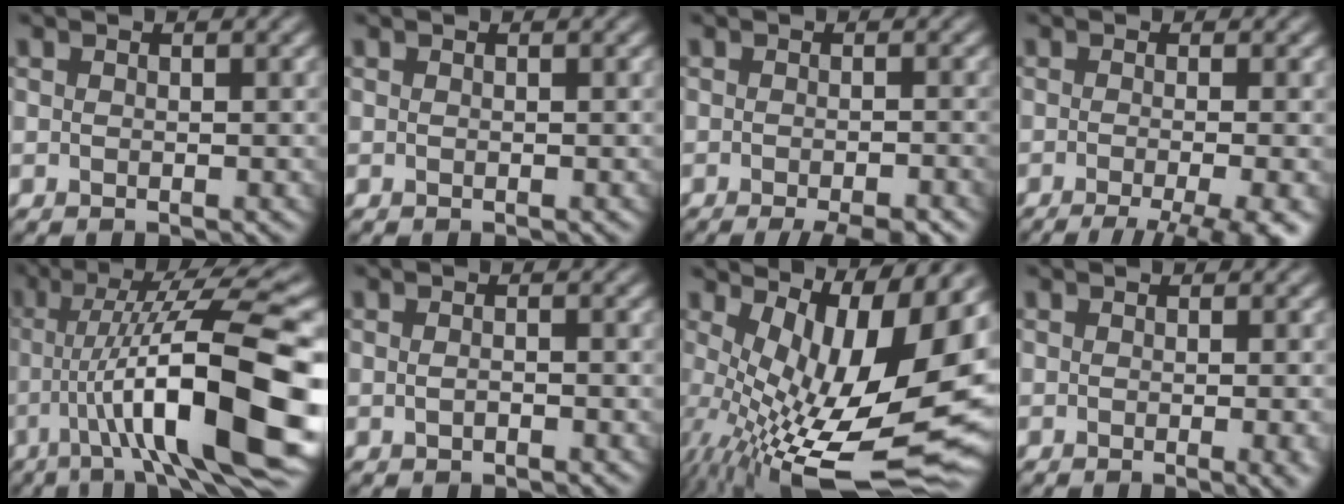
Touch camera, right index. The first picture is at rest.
{"total": 0.0}
{"total": 4.4, "force": [-2.8, 0.9, 3.3], "torque": [-0.037, -0.003, -0.038]}
{"total": 7.8, "force": [-3.8, 2.3, 6.5], "torque": [-0.064, -0.007, -0.054]}
{"total": 14.4, "force": [-2.5, 2.8, 13.9], "torque": [-0.195, 0.023, -0.037]}
{"total": 0.8, "force": [-0.2, 0.3, 0.7], "torque": [-0.015, -0.005, -0.006]}
{"total": 17.2, "force": [1.5, 6.1, 16.0], "torque": [-0.241, -0.017, 0.052]}
{"total": 3.1, "force": [-0.5, 1.1, 2.9], "torque": [-0.024, -0.005, -0.005]}